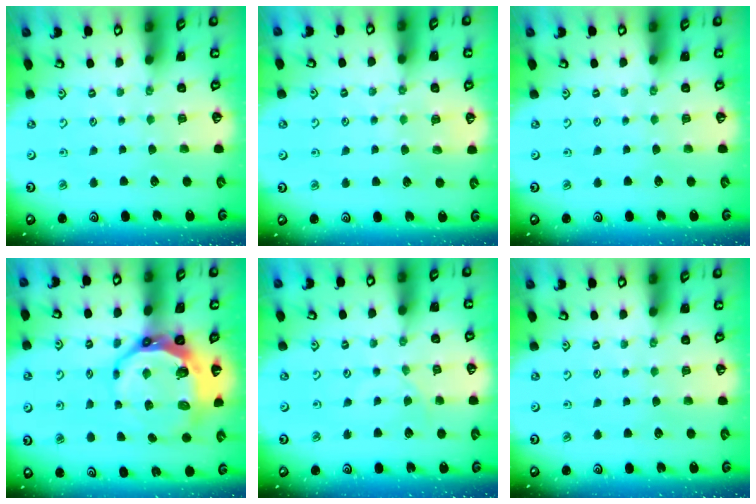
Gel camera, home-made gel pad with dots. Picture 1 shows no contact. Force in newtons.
{"total": 5.5, "press": 5.4, "slide": 0.6}
{"total": 0.0}
{"total": 12.3, "press": 11.6, "slide": 4.2}
{"total": 0.6, "press": 0.5, "slide": 0.2}
{"total": 0.0}